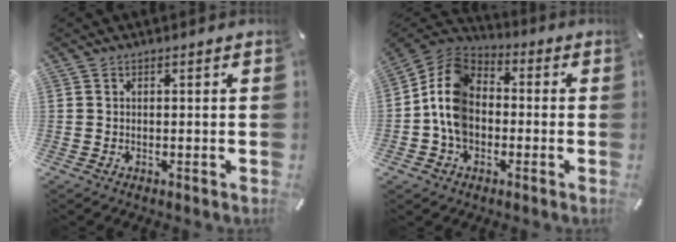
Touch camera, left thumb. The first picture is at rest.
{"total": 11.0, "force": [-2.5, 8.8, 6.1], "torque": [-0.150, 0.028, -0.051]}